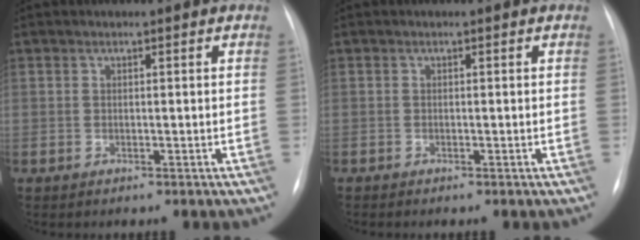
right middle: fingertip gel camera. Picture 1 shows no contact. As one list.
[{"total": 0.0}]